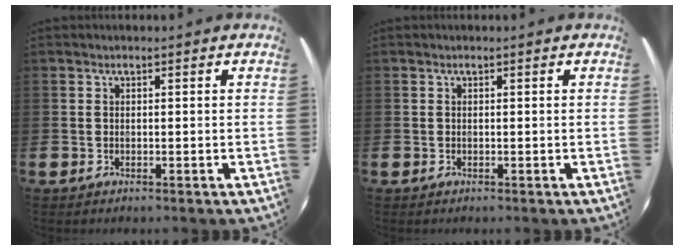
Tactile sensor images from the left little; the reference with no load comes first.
{"total": 0.0}